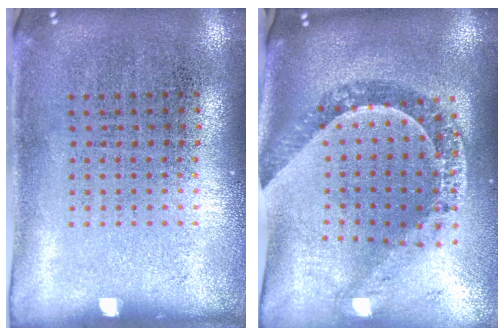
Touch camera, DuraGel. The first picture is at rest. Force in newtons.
{"total": 1.4, "press": 1.4, "slide": 0.4}